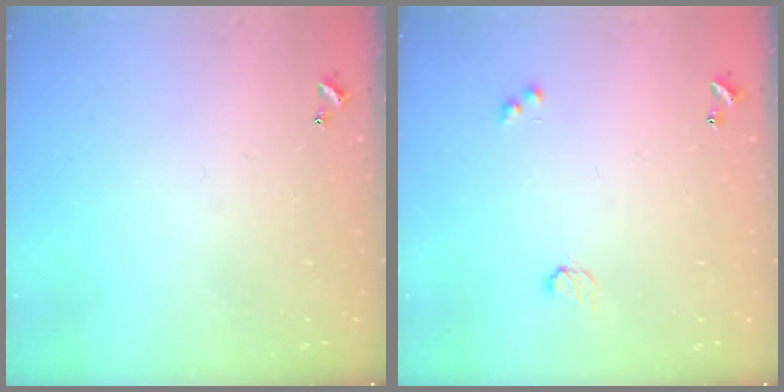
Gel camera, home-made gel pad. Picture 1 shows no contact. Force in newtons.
{"total": 3.3, "press": 3.2, "slide": 0.5}